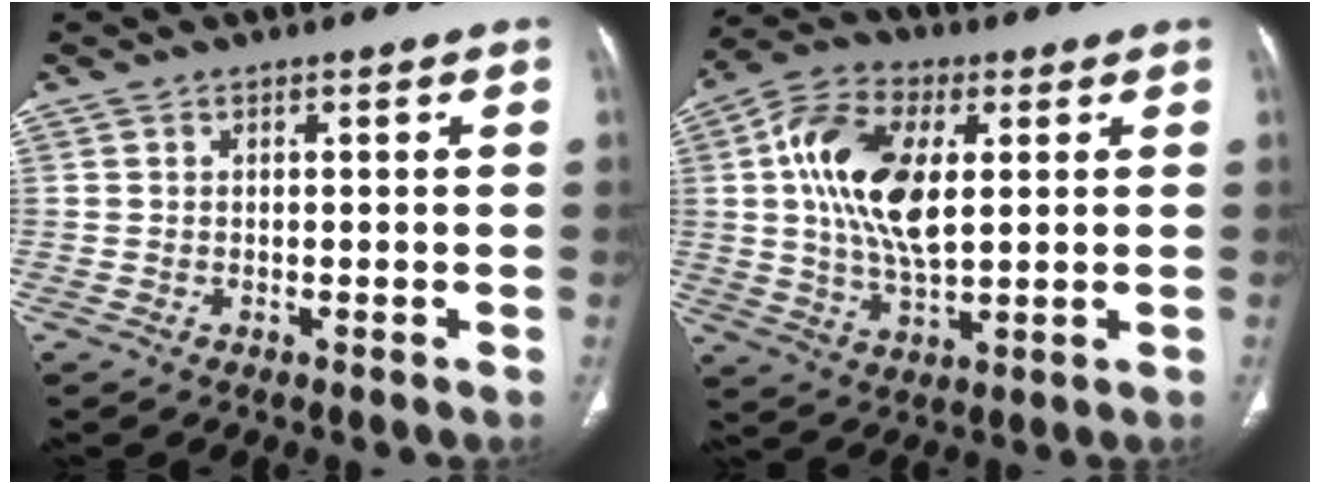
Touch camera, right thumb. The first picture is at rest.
{"total": 15.4, "force": [2.9, 8.0, 12.9], "torque": [-0.243, 0.000, 0.050]}